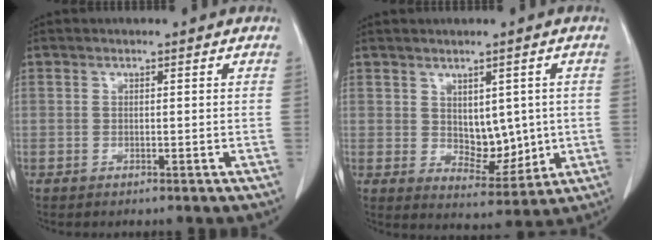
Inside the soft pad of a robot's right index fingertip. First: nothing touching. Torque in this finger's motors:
{"motor_torque": [0.11, 0.05, 0.03, 0.00]}